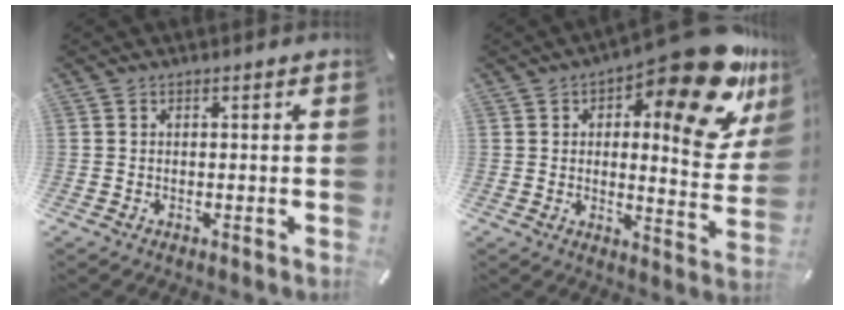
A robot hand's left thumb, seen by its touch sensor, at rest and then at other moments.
{"total": 22.3, "force": [12.7, 7.9, 16.5], "torque": [-0.203, -0.105, 0.201]}